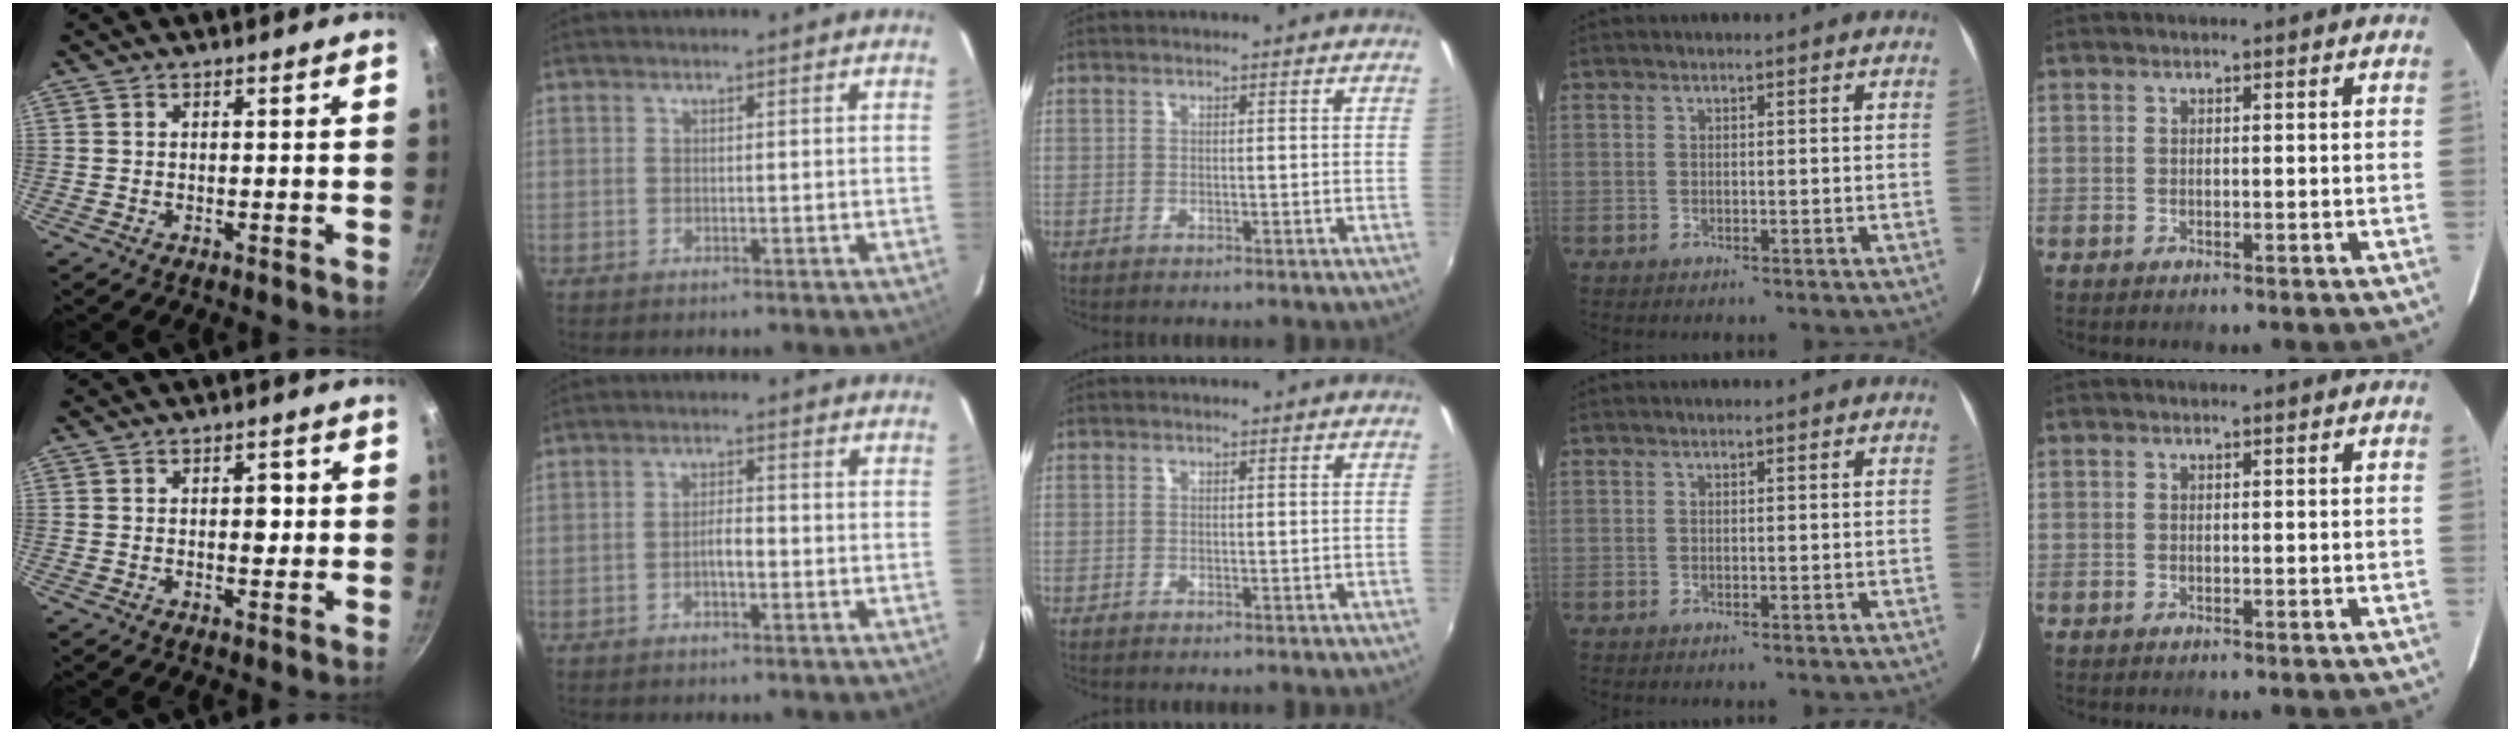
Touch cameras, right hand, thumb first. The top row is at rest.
{"thumb": {"total": 2.9, "force": [0.2, 1.8, 2.3], "torque": [-0.020, 0.002, 0.002]}, "index": {"total": 2.7, "force": [-1.2, 0.8, 2.3], "torque": [-0.047, 0.006, -0.019]}}